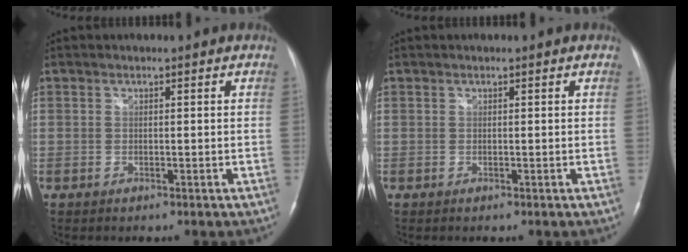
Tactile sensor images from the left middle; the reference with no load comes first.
{"total": 0.0}